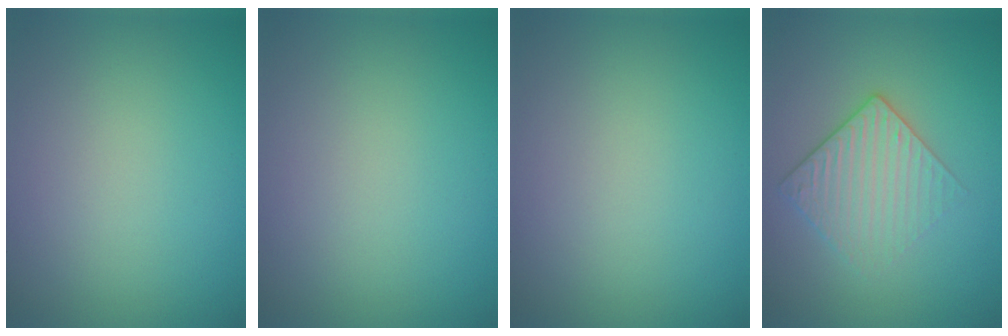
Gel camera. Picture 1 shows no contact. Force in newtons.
{"total": 0.0}
{"total": 0.0}
{"total": 2.9, "press": 2.6, "slide": 1.4}